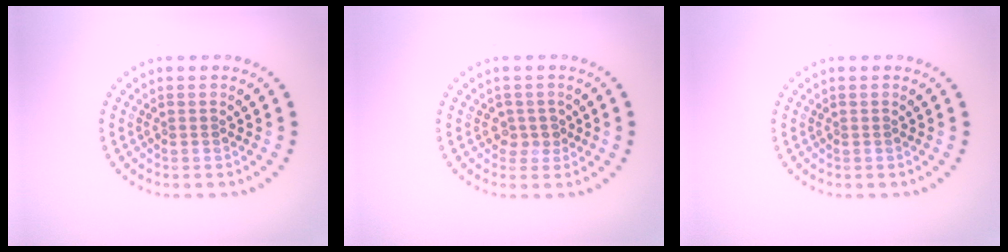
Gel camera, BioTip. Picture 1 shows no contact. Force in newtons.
{"total": 1.6, "press": 1.2, "slide": 1.1}
{"total": 0.0}